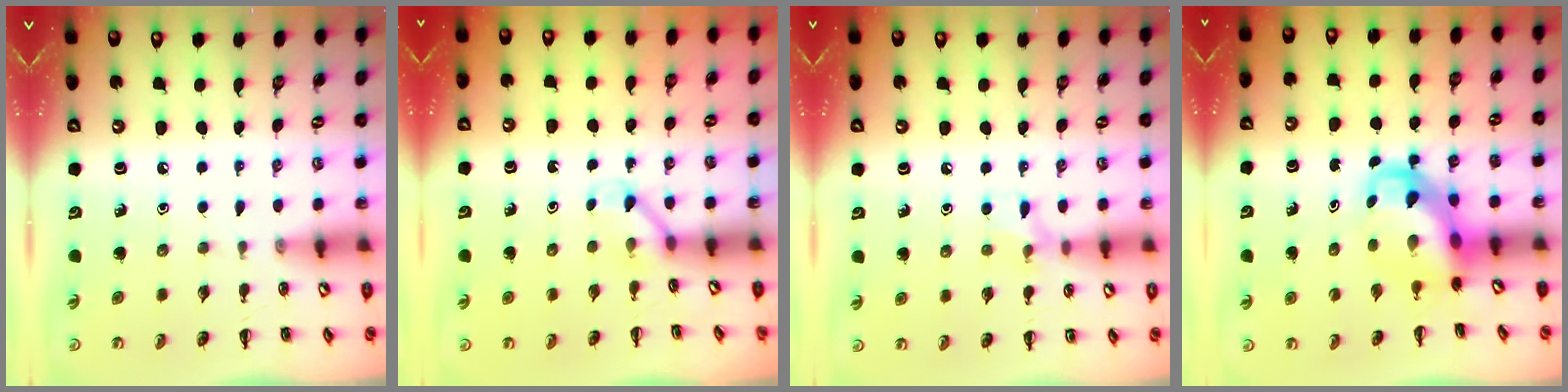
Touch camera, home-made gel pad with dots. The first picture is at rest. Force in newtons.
{"total": 2.8, "press": 2.7, "slide": 0.9}
{"total": 6.4, "press": 6.3, "slide": 1.5}
{"total": 5.0, "press": 4.9, "slide": 0.5}